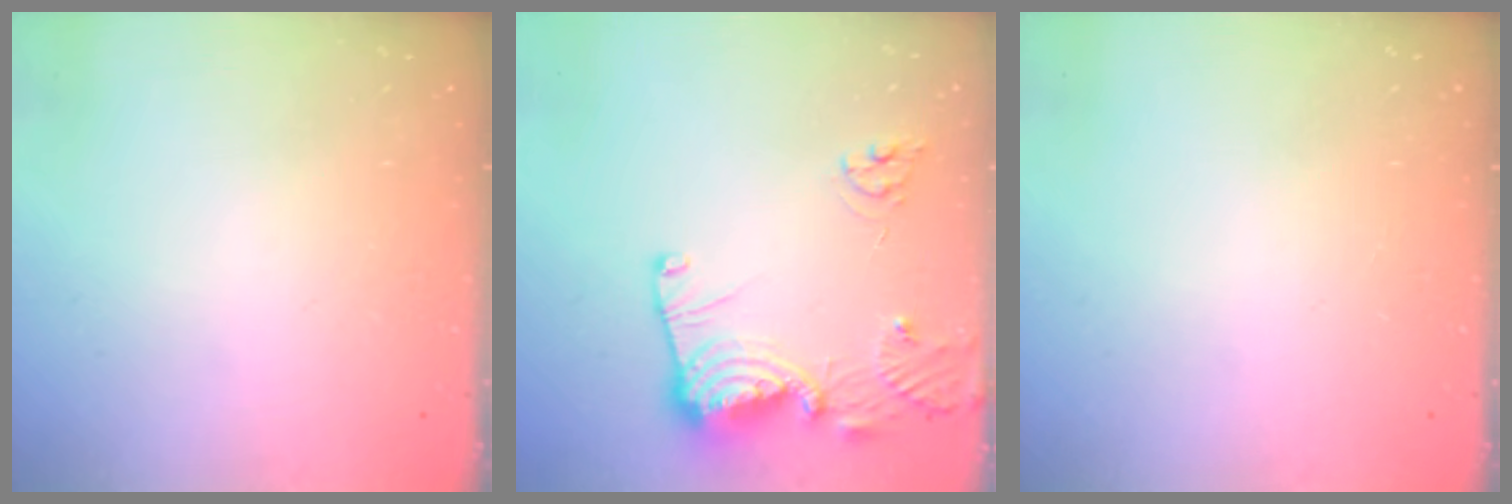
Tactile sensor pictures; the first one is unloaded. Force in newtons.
{"total": 13.5, "press": 13.4, "slide": 1.4}
{"total": 0.0}